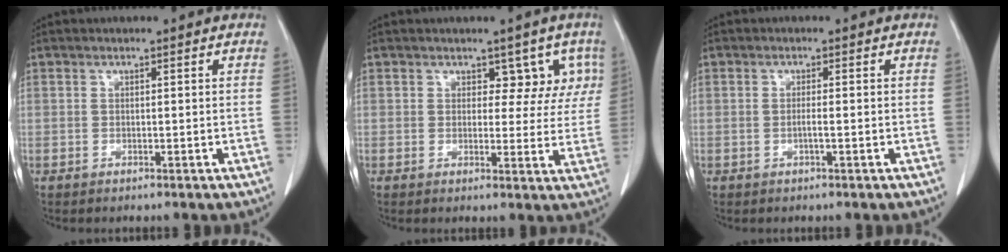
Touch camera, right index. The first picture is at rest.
{"total": 5.1, "force": [2.7, 3.4, 2.6], "torque": [0.001, 0.001, 0.022]}
{"total": 1.2, "force": [-0.4, -0.1, 1.1], "torque": [-0.021, 0.000, -0.008]}